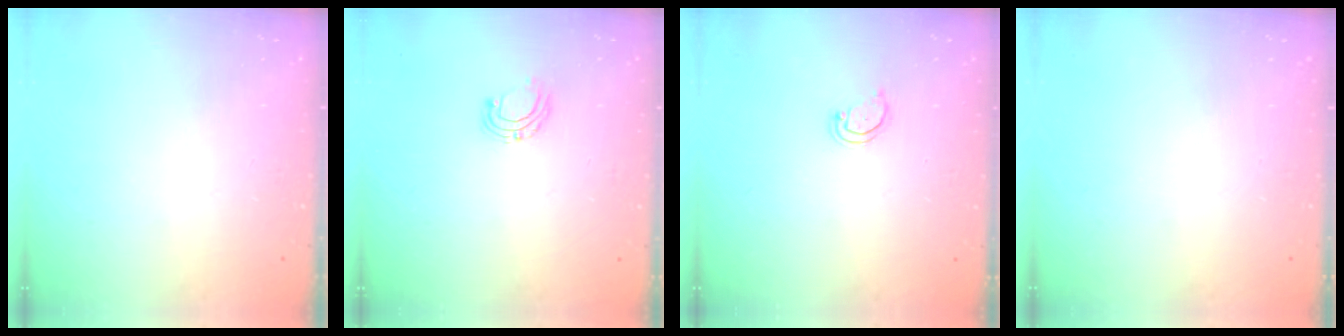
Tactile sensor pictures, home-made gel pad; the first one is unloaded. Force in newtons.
{"total": 5.9, "press": 5.9, "slide": 0.6}
{"total": 2.5, "press": 2.5, "slide": 0.2}
{"total": 0.0}